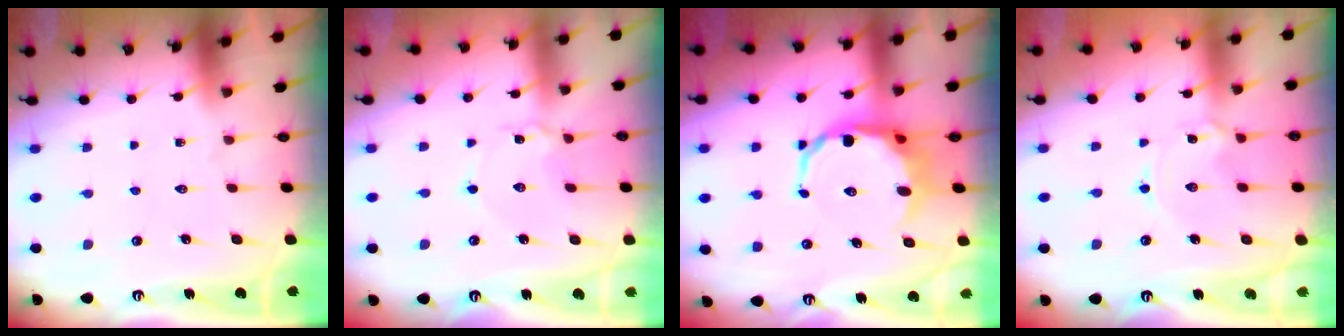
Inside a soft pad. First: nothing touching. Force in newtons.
{"total": 2.8, "press": 2.8, "slide": 0.3}
{"total": 9.7, "press": 9.3, "slide": 2.8}
{"total": 1.5, "press": 1.5, "slide": 0.2}